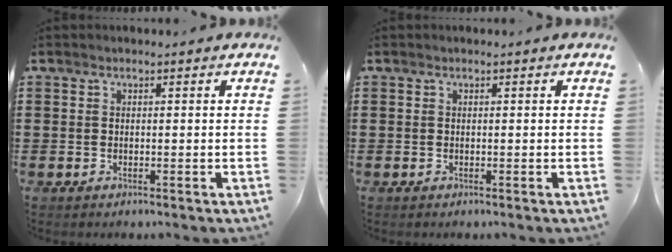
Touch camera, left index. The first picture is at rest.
{"total": 0.0}